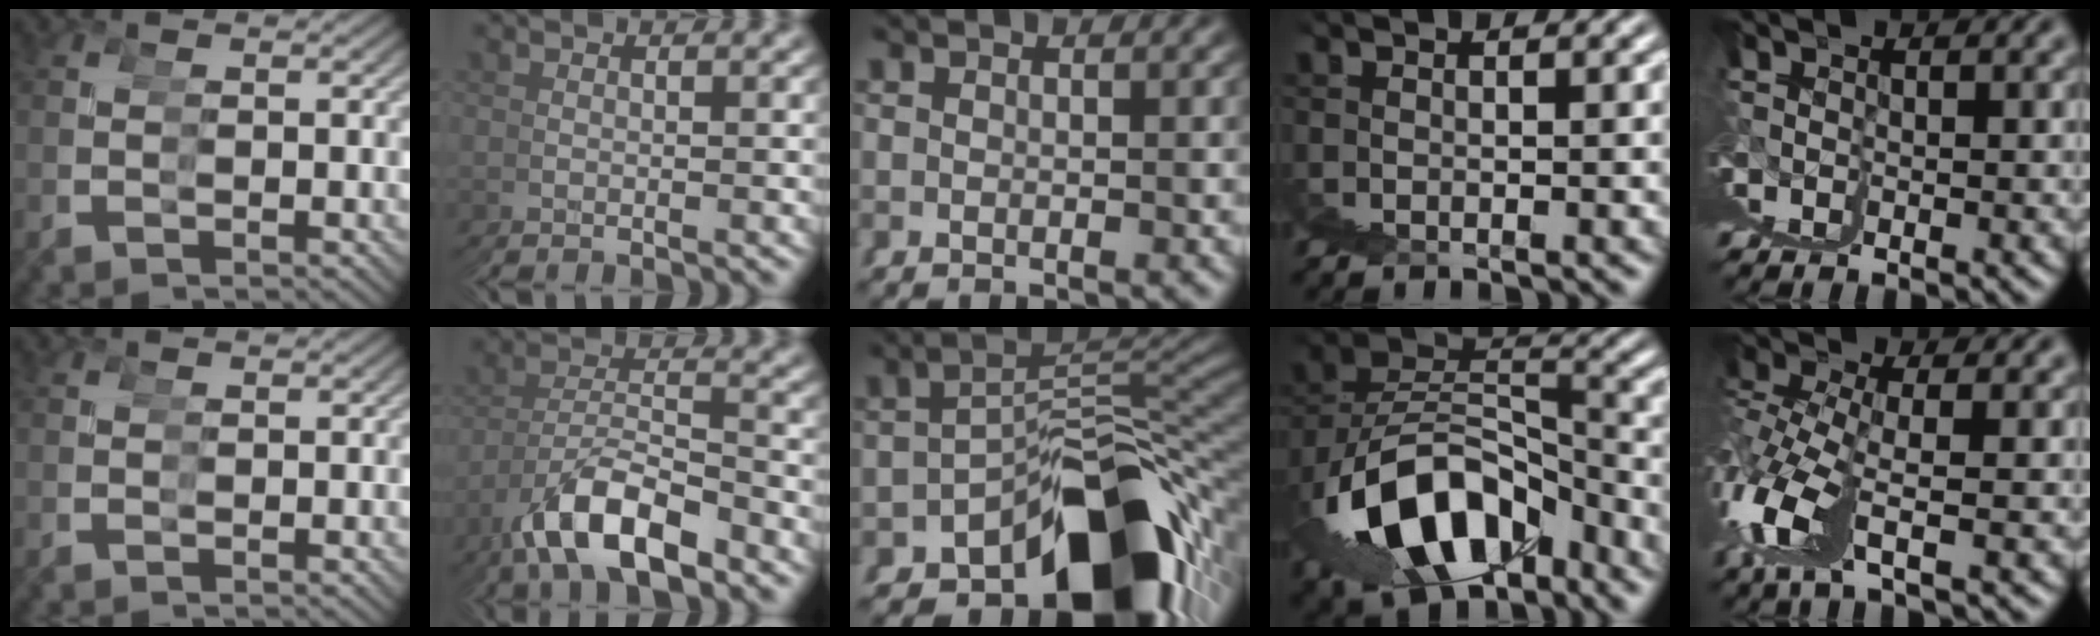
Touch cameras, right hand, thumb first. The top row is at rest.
{"thumb": {"total": 0.6, "force": [-0.1, 0.6, 0.0], "torque": [0.001, -0.001, -0.003]}, "index": {"total": 5.5, "force": [-2.7, 2.3, 4.2], "torque": [-0.078, 0.001, -0.049]}, "middle": {"total": 15.2, "force": [-9.0, 6.4, 10.5], "torque": [-0.112, -0.006, -0.123]}, "ring": {"total": 10.3, "force": [-2.2, 6.2, 7.9], "torque": [-0.116, -0.011, -0.026]}, "little": {"total": 6.0, "force": [0.7, -5.9, 0.5], "torque": [-0.005, 0.009, 0.024]}}